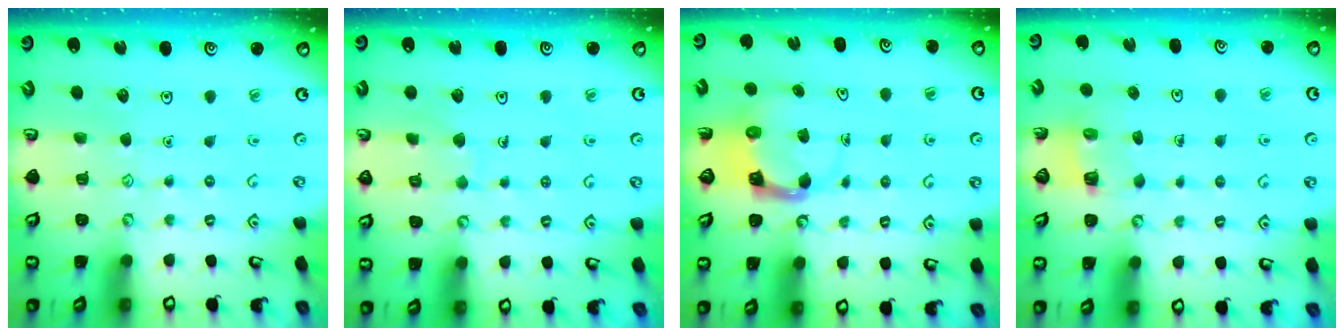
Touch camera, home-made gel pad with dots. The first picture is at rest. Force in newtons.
{"total": 5.1, "press": 5.1, "slide": 0.5}
{"total": 3.8, "press": 3.8, "slide": 0.5}
{"total": 3.0, "press": 3.0, "slide": 0.2}